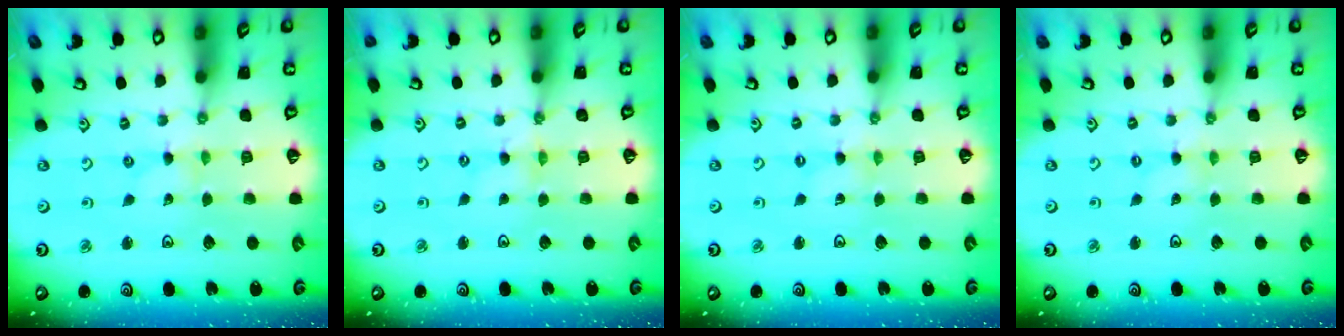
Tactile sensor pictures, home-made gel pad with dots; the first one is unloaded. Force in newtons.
{"total": 1.1, "press": 1.1, "slide": 0.2}
{"total": 0.0}
{"total": 0.0}